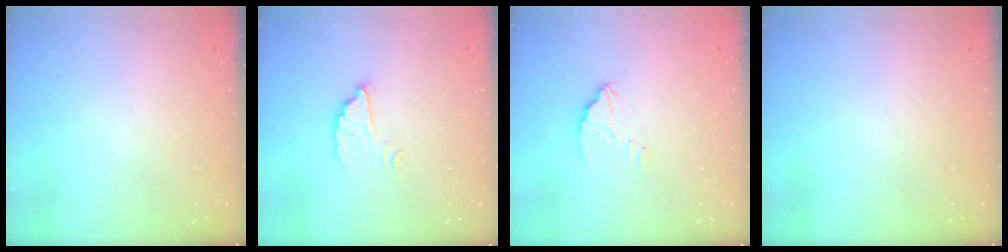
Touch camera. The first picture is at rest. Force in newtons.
{"total": 4.6, "press": 4.6, "slide": 0.3}
{"total": 3.2, "press": 3.2, "slide": 0.3}
{"total": 0.0}